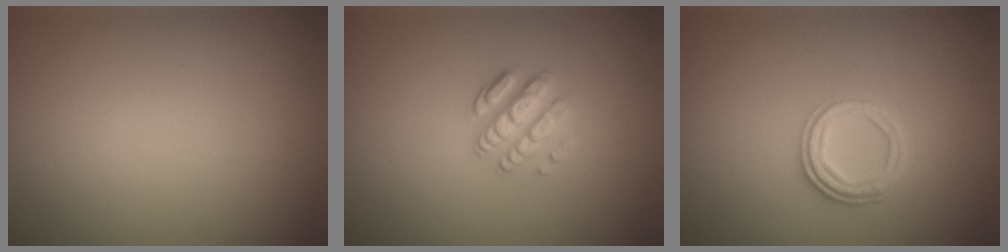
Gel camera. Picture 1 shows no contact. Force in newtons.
{"total": 3.1, "press": 2.3, "slide": 2.0}
{"total": 2.6, "press": 2.3, "slide": 1.3}